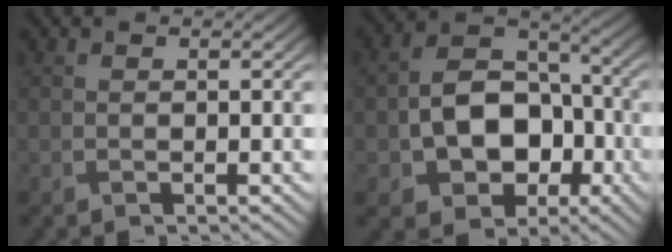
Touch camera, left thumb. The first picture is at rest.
{"total": 10.2, "force": [-2.6, 7.4, 6.6], "torque": [-0.117, -0.003, -0.051]}